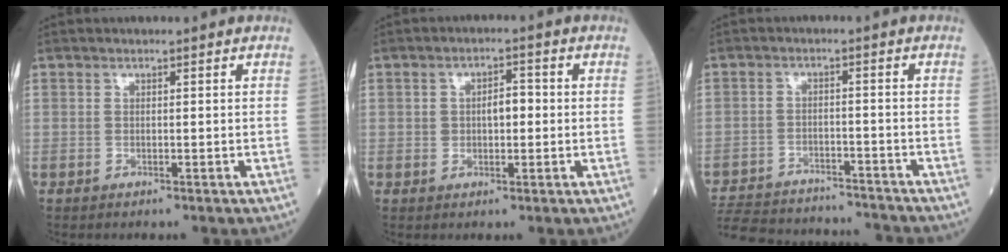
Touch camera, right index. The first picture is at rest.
{"total": 3.7, "force": [0.1, 1.9, 3.2], "torque": [-0.050, 0.010, 0.003]}
{"total": 17.5, "force": [-16.3, 4.0, 4.8], "torque": [-0.113, -0.002, -0.232]}